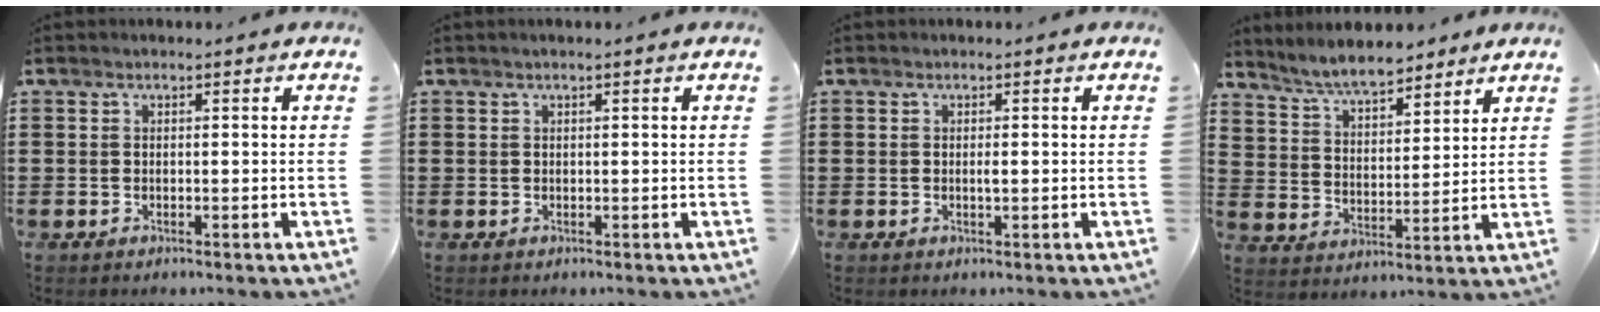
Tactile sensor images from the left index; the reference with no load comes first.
{"total": 0.5, "force": [0.3, -0.1, 0.4], "torque": [-0.007, -0.002, 0.006]}
{"total": 0.9, "force": [0.1, 0.1, 0.9], "torque": [-0.017, -0.004, 0.001]}
{"total": 6.4, "force": [6.0, 1.3, 1.7], "torque": [-0.056, -0.015, 0.110]}